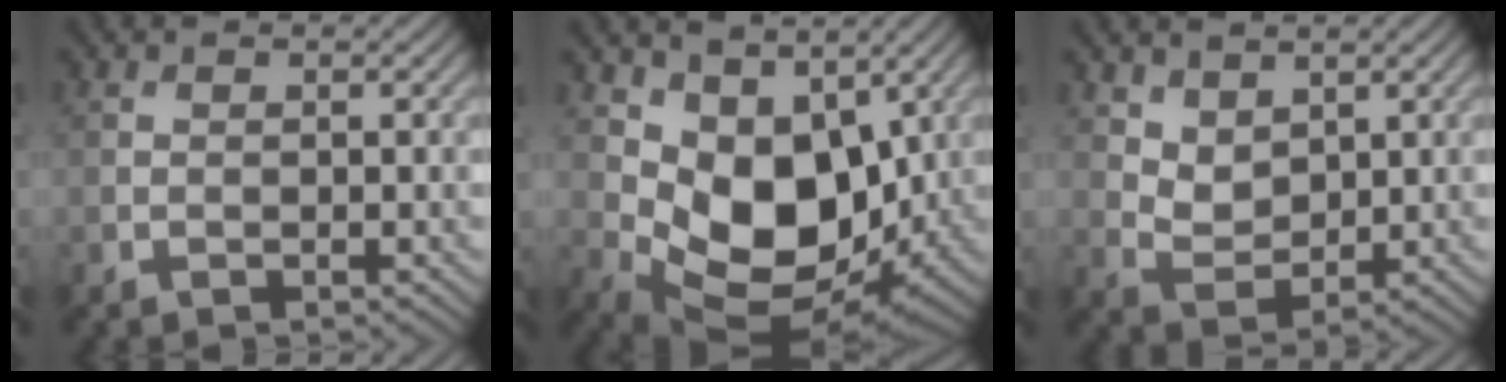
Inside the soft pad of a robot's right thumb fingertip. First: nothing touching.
{"total": 10.8, "force": [2.8, 7.0, 7.7], "torque": [-0.161, -0.025, 0.058]}
{"total": 4.2, "force": [2.6, 2.6, 2.0], "torque": [-0.055, -0.014, 0.052]}